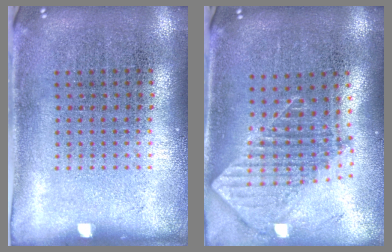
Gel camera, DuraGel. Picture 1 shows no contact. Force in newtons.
{"total": 1.8, "press": 1.5, "slide": 1.1}